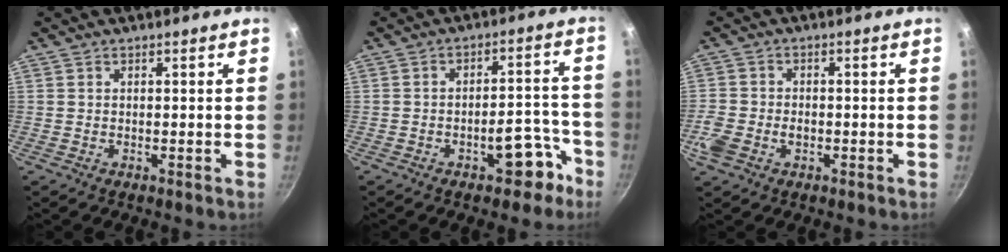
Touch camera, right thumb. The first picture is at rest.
{"total": 8.6, "force": [-4.8, 4.1, 5.8], "torque": [-0.035, 0.058, -0.050]}
{"total": 6.0, "force": [-2.3, 4.2, 3.6], "torque": [-0.075, 0.013, -0.048]}